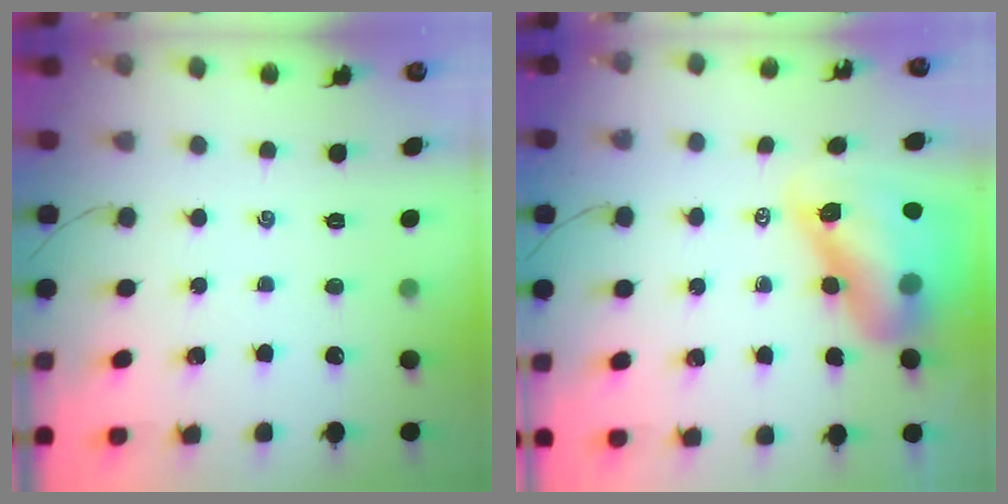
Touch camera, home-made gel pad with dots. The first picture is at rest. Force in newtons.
{"total": 12.9, "press": 12.3, "slide": 4.0}